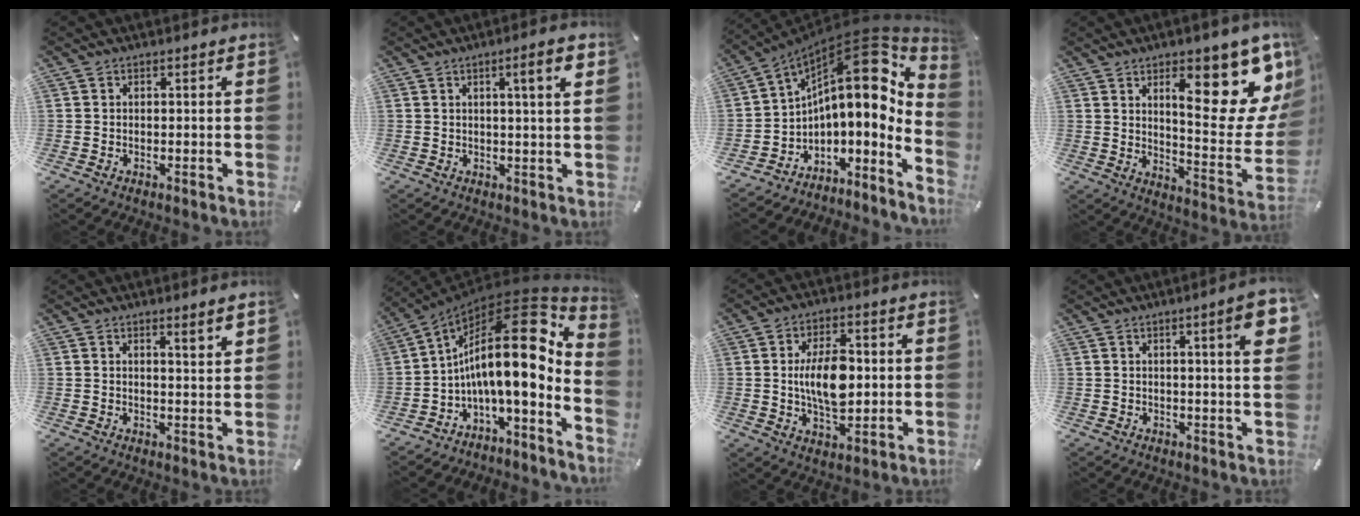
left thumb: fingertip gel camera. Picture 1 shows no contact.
{"total": 6.4, "force": [2.4, 0.5, 5.9], "torque": [-0.093, -0.006, 0.030]}
{"total": 18.2, "force": [7.6, 8.7, 14.0], "torque": [-0.193, -0.082, 0.124]}
{"total": 21.1, "force": [11.2, 7.2, 16.4], "torque": [-0.210, -0.081, 0.171]}
{"total": 3.3, "force": [2.5, -0.1, 2.1], "torque": [-0.036, -0.019, 0.041]}
{"total": 20.5, "force": [4.2, 6.8, 18.9], "torque": [-0.304, -0.059, 0.061]}
{"total": 11.3, "force": [0.6, 6.4, 9.3], "torque": [-0.174, 0.002, 0.005]}
{"total": 8.3, "force": [2.9, 0.8, 7.7], "torque": [-0.113, -0.010, 0.041]}